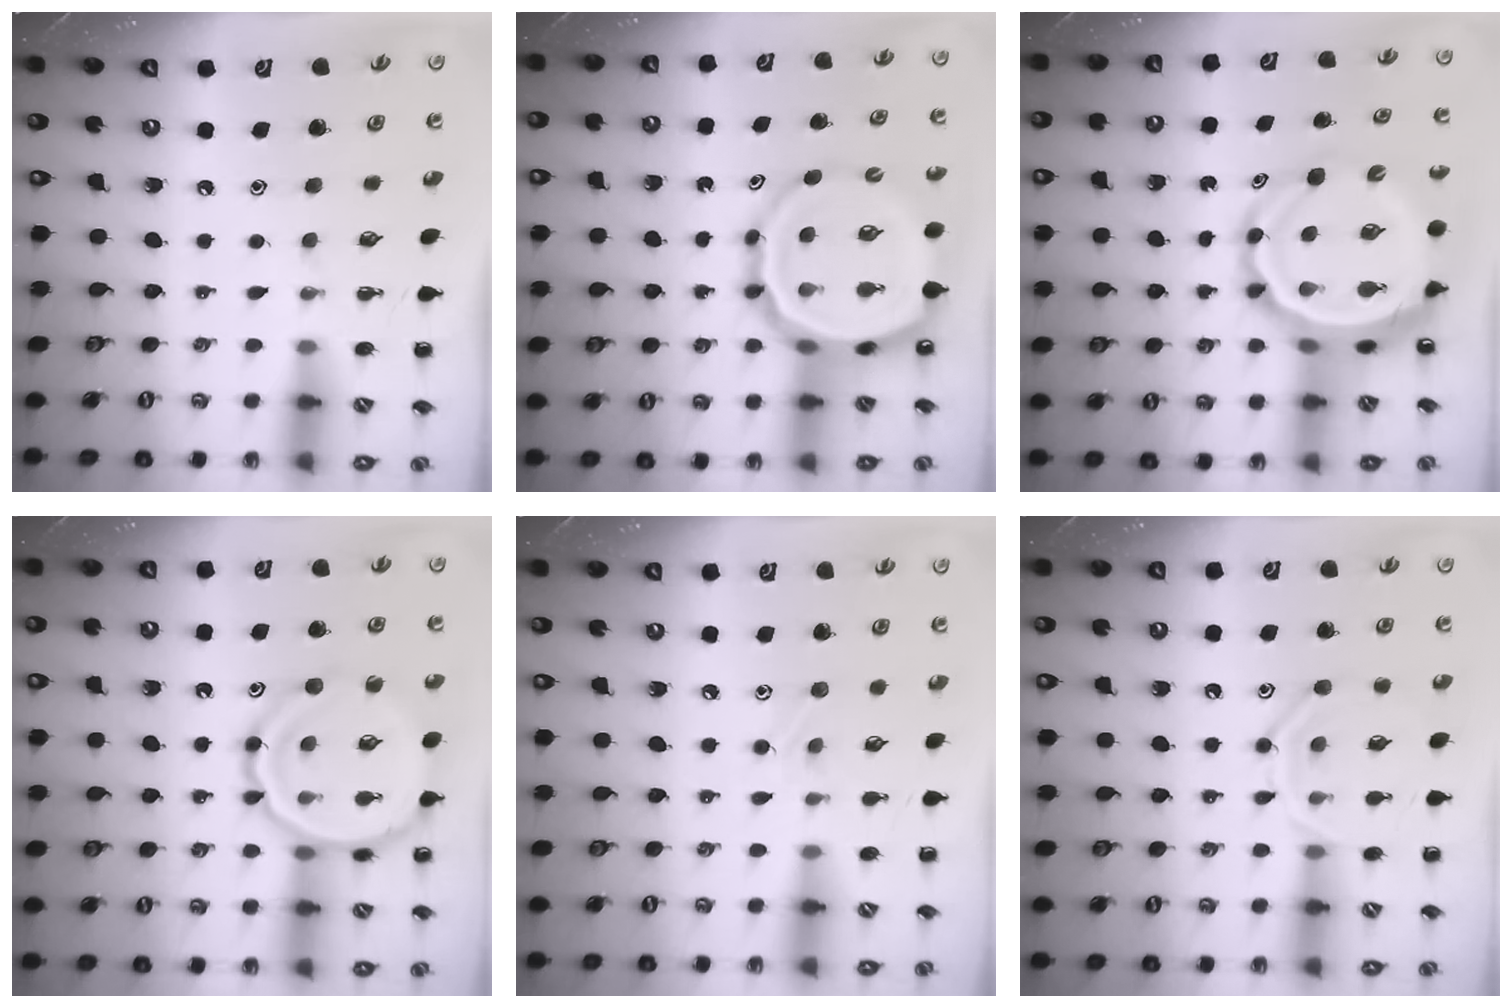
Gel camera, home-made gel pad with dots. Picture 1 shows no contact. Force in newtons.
{"total": 18.8, "press": 18.1, "slide": 4.8}
{"total": 10.2, "press": 9.7, "slide": 3.3}
{"total": 15.2, "press": 15.1, "slide": 1.7}
{"total": 6.6, "press": 6.4, "slide": 1.8}
{"total": 11.3, "press": 11.3, "slide": 0.8}